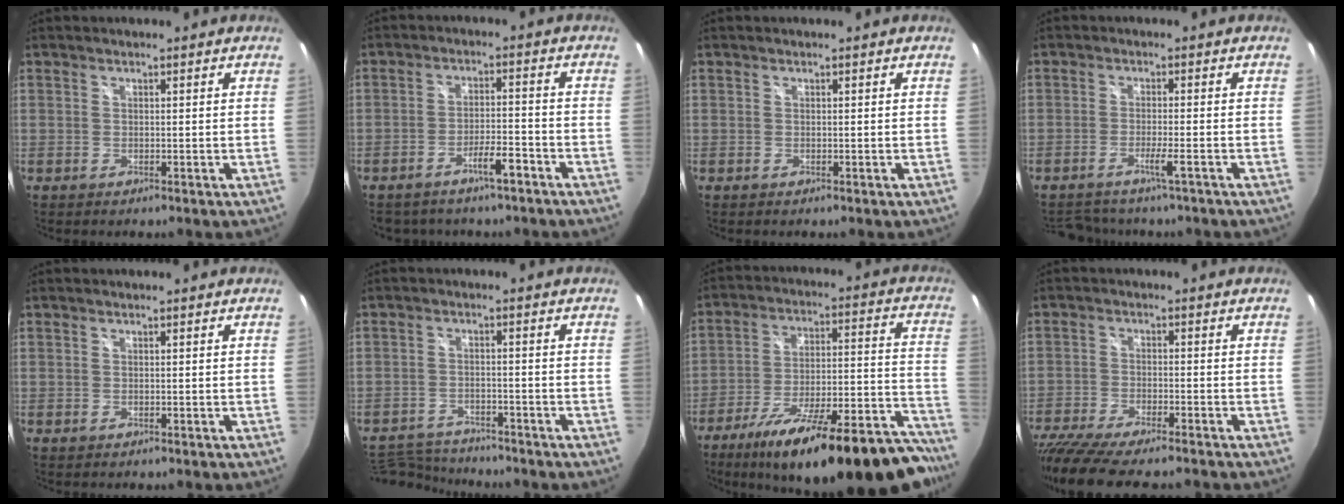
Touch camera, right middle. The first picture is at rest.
{"total": 5.2, "force": [-4.0, 1.8, 2.9], "torque": [-0.055, 0.007, -0.059]}
{"total": 0.0}
{"total": 6.3, "force": [-5.4, 1.1, 3.1], "torque": [-0.068, -0.009, -0.085]}
{"total": 0.0}
{"total": 9.8, "force": [-9.1, 2.5, 2.4], "torque": [-0.074, -0.002, -0.151]}
{"total": 30.8, "force": [-25.3, 6.7, 16.2], "torque": [-0.224, -0.023, -0.357]}
{"total": 15.7, "force": [-13.2, 2.5, 8.1], "torque": [-0.177, -0.052, -0.222]}